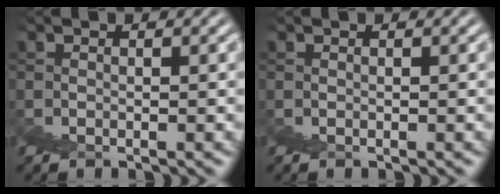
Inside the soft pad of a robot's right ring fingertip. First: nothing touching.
{"total": 0.0}